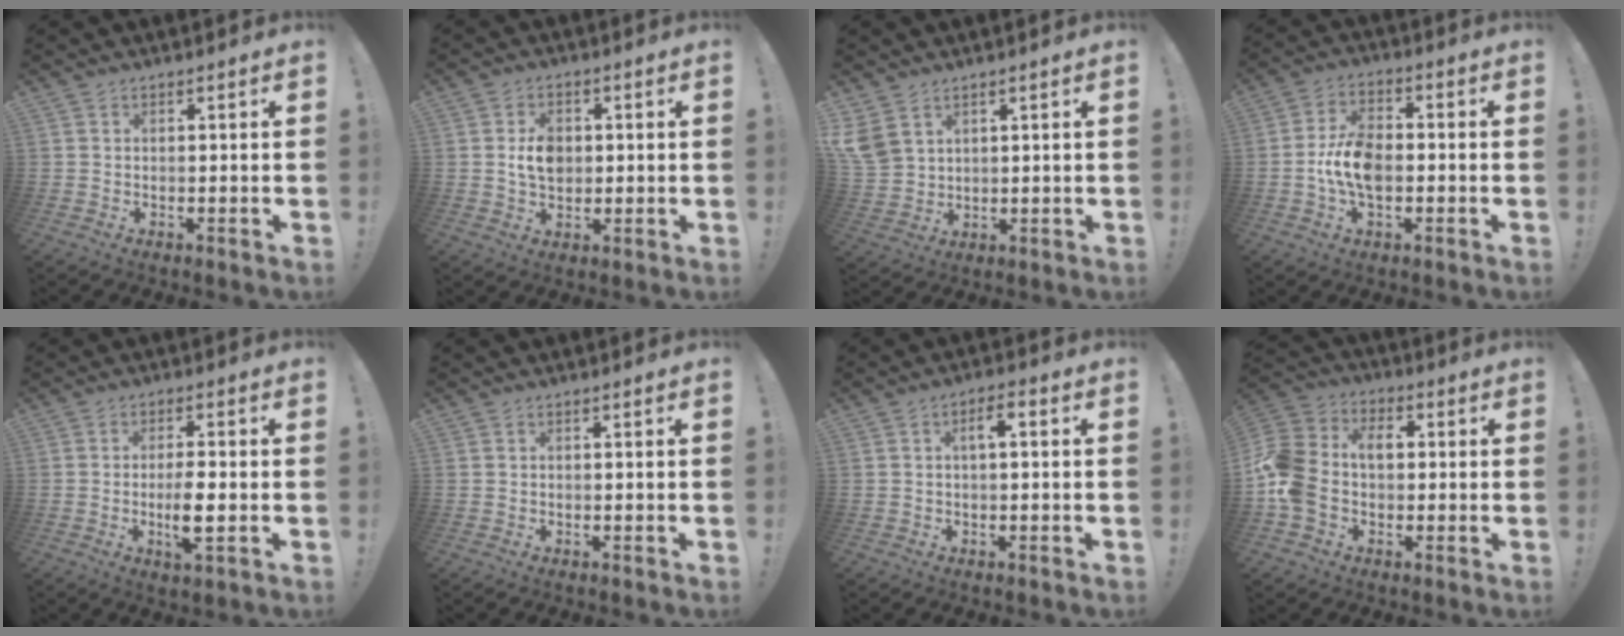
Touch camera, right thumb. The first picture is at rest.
{"total": 6.5, "force": [0.4, 4.7, 4.4], "torque": [-0.065, 0.002, 0.004]}
{"total": 7.4, "force": [4.2, 4.9, 3.8], "torque": [-0.092, -0.009, 0.088]}
{"total": 10.5, "force": [-2.2, 6.3, 8.1], "torque": [-0.154, 0.010, -0.039]}
{"total": 7.4, "force": [-1.7, 1.6, 7.0], "torque": [-0.142, -0.002, -0.029]}
{"total": 0.0}
{"total": 3.8, "force": [0.1, 1.3, 3.5], "torque": [-0.067, 0.012, -0.001]}
{"total": 14.1, "force": [-0.1, 10.9, 9.0], "torque": [-0.184, 0.023, 0.000]}